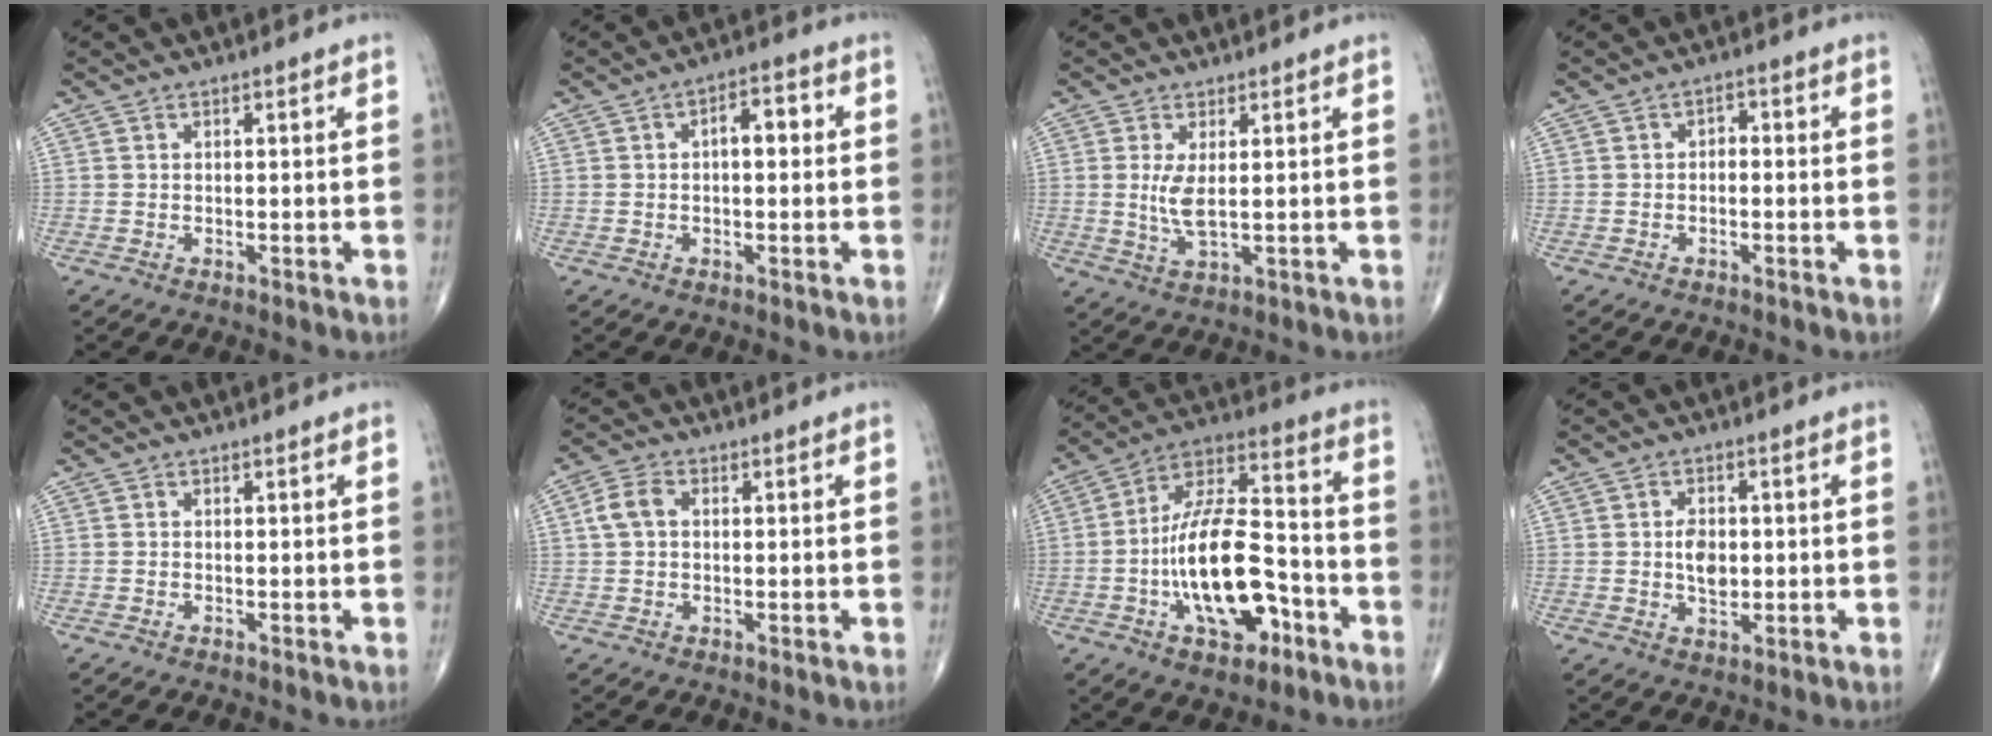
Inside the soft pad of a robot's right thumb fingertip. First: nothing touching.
{"total": 4.9, "force": [0.5, 2.4, 4.2], "torque": [-0.049, 0.015, -0.001]}
{"total": 4.4, "force": [0.6, 1.4, 4.2], "torque": [-0.088, -0.016, 0.017]}
{"total": 1.9, "force": [-0.4, 1.2, 1.4], "torque": [-0.007, 0.012, -0.014]}
{"total": 0.0}
{"total": 4.3, "force": [0.6, 2.9, 3.1], "torque": [-0.067, 0.013, 0.008]}
{"total": 19.4, "force": [-5.9, 9.2, 16.1], "torque": [-0.263, 0.046, -0.098]}
{"total": 5.0, "force": [0.1, 3.2, 3.8], "torque": [-0.047, -0.002, 0.001]}